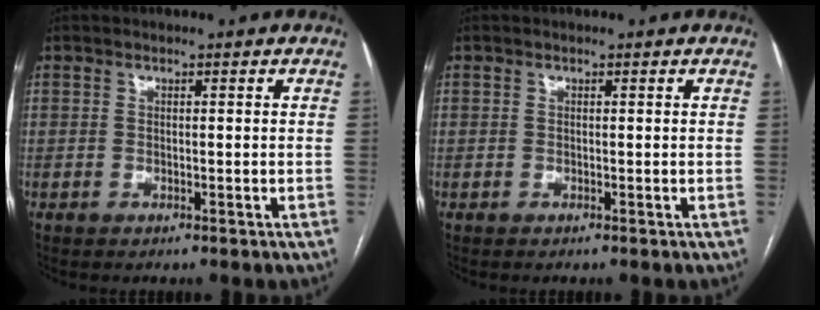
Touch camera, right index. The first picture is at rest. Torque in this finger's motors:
{"motor_torque": [0.02, 0.08, -0.20, -0.06]}